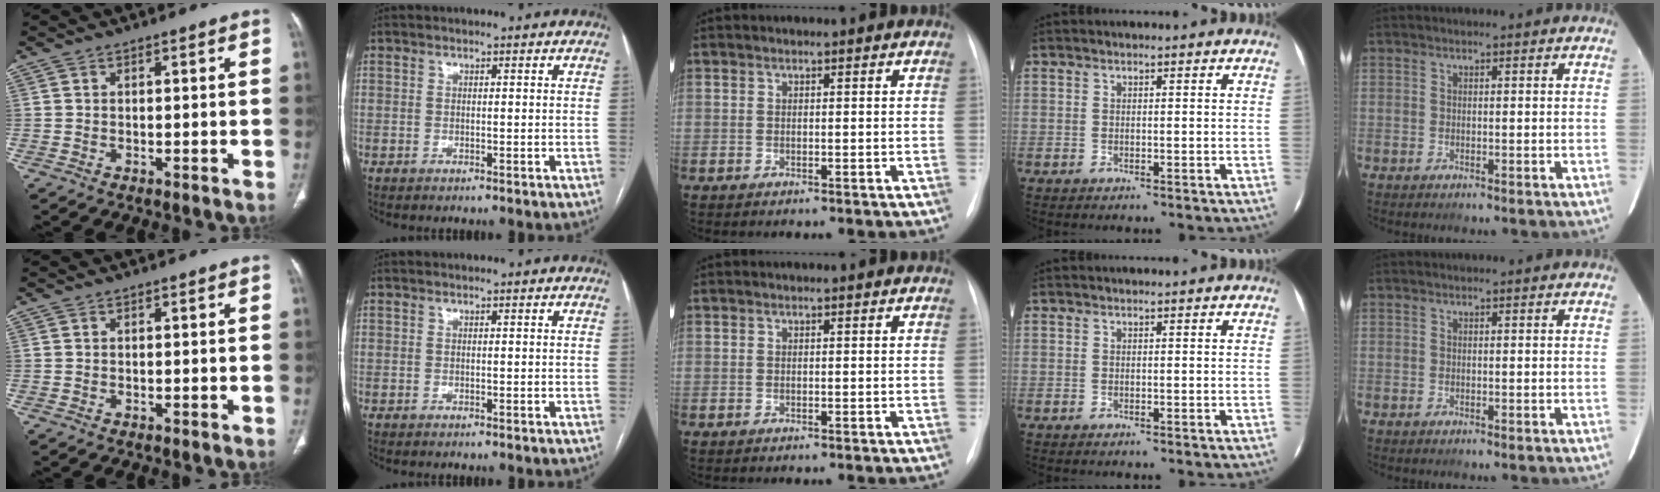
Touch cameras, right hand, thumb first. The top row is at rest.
{}